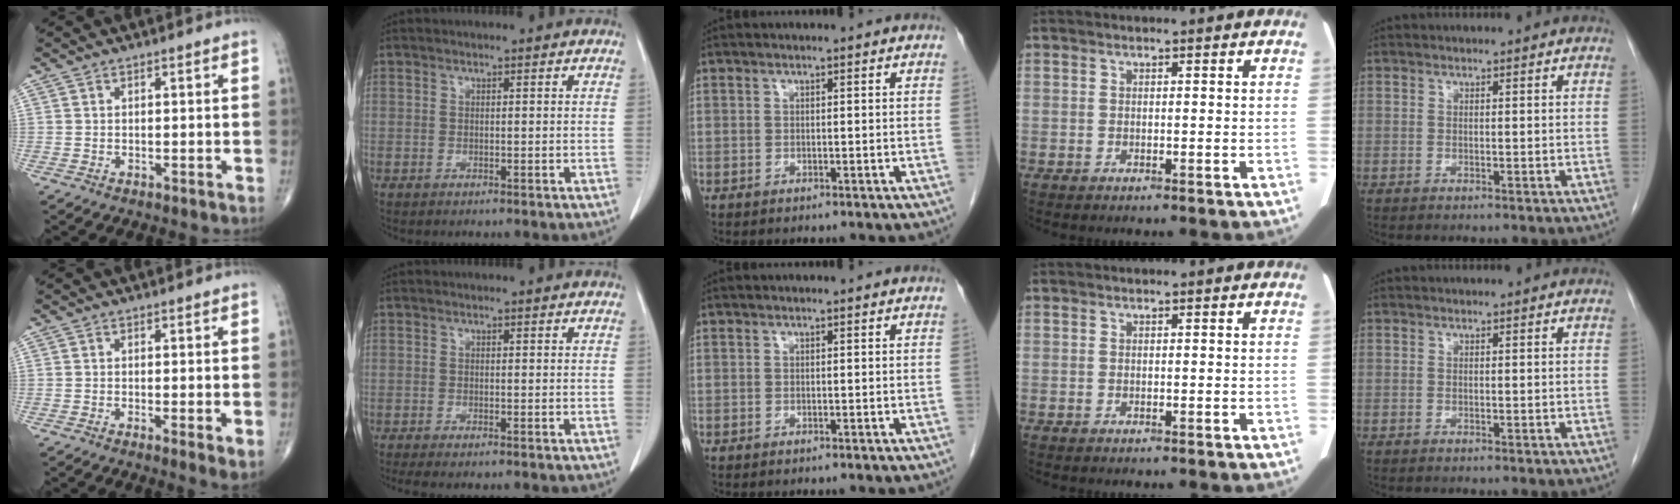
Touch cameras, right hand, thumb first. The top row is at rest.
{"thumb": {"total": 3.0, "force": [-0.3, 0.7, 3.0], "torque": [-0.054, -0.013, -0.010]}, "index": {"total": 3.6, "force": [-2.9, 0.4, 2.0], "torque": [-0.027, -0.008, -0.043]}}